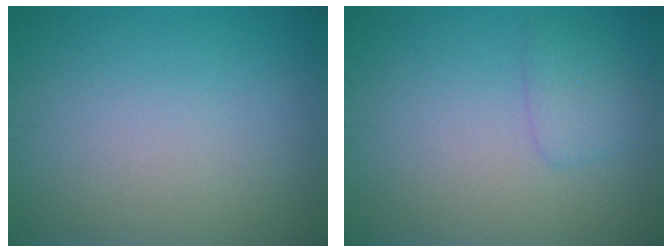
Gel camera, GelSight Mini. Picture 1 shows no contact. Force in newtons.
{"total": 1.8, "press": 1.8, "slide": 0.1}